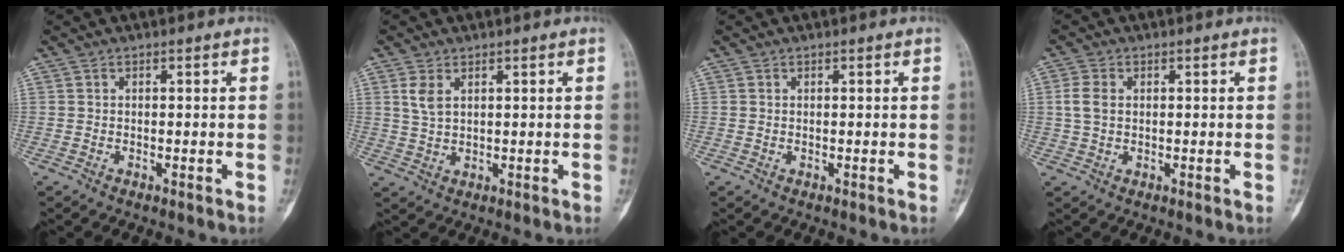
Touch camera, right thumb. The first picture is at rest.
{"total": 3.3, "force": [1.4, 1.8, 2.4], "torque": [-0.048, 0.000, 0.036]}
{"total": 0.0}
{"total": 3.3, "force": [0.3, 2.3, 2.4], "torque": [-0.053, 0.006, 0.004]}